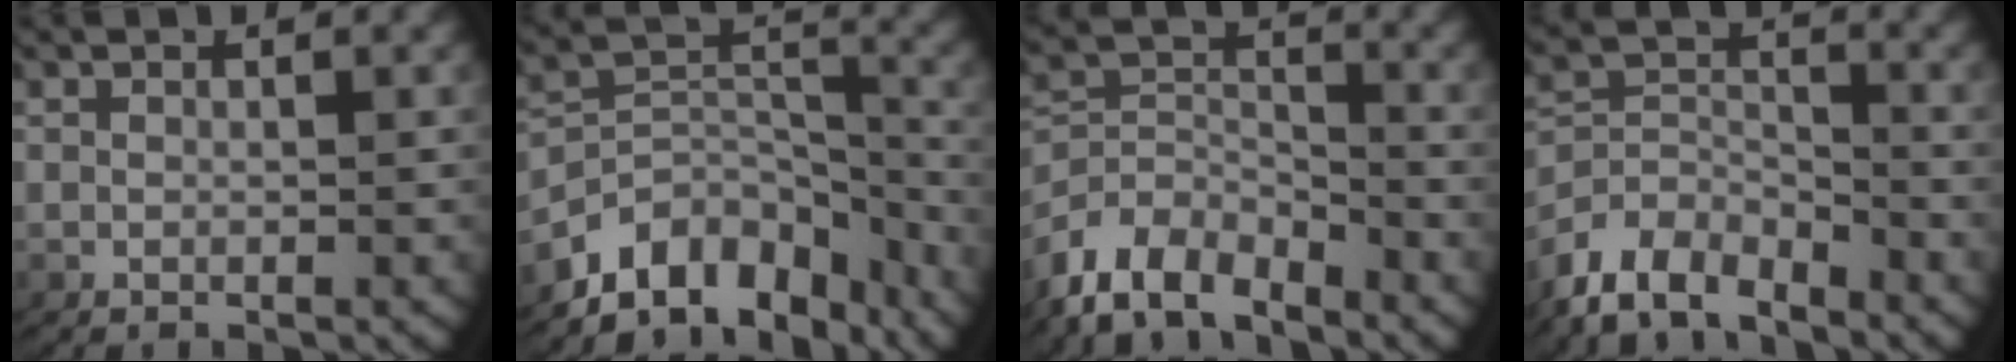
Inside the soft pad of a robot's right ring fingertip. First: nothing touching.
{"total": 10.9, "force": [-6.4, 6.9, 5.6], "torque": [-0.083, -0.037, -0.094]}
{"total": 8.5, "force": [-4.9, 6.1, 3.3], "torque": [-0.078, -0.039, -0.078]}
{"total": 7.3, "force": [-4.5, 5.0, 2.8], "torque": [-0.070, -0.035, -0.072]}